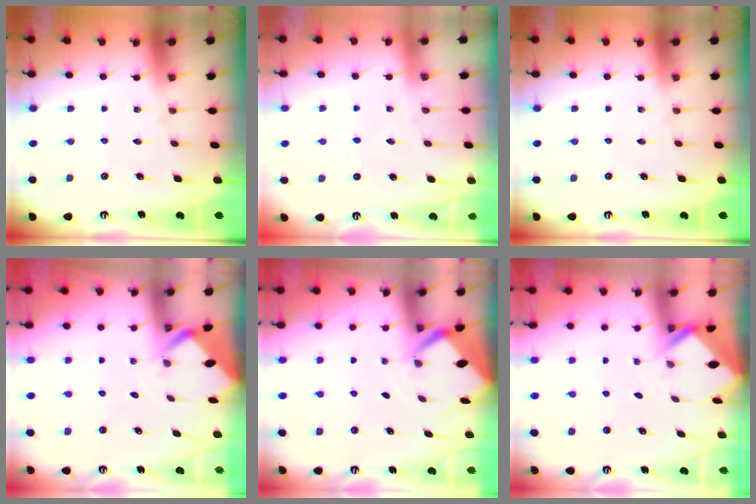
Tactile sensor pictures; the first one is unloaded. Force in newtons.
{"total": 2.0, "press": 2.0, "slide": 0.3}
{"total": 0.0}
{"total": 2.5, "press": 2.5, "slide": 0.1}
{"total": 2.7, "press": 2.7, "slide": 0.2}
{"total": 2.3, "press": 2.3, "slide": 0.1}